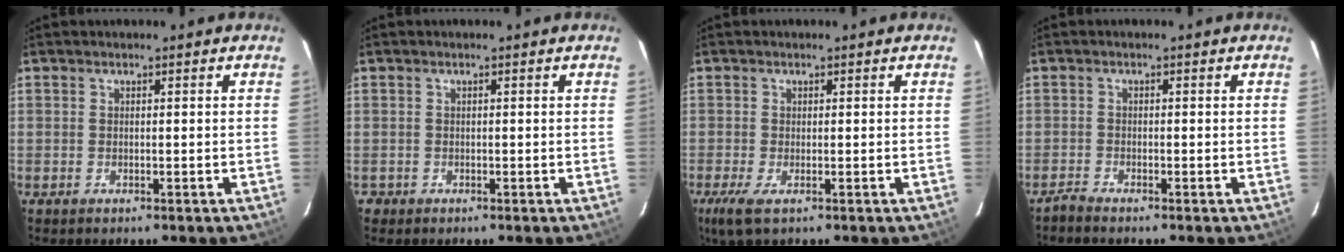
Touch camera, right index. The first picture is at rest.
{"total": 1.4, "force": [-0.5, 1.3, -0.1], "torque": [-0.002, 0.005, -0.006]}
{"total": 1.8, "force": [-0.6, 0.3, 1.7], "torque": [-0.037, -0.006, -0.012]}
{"total": 1.5, "force": [-1.5, 0.0, 0.2], "torque": [-0.013, -0.004, -0.030]}